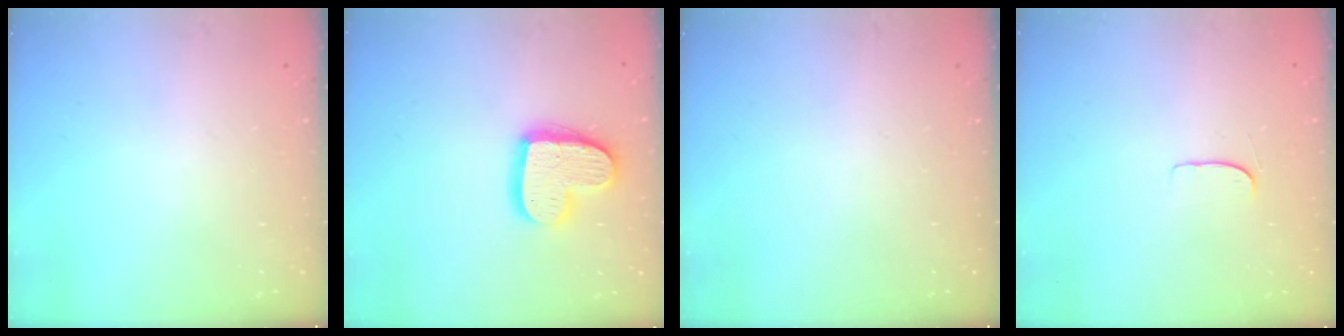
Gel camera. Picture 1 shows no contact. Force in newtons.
{"total": 16.2, "press": 16.1, "slide": 1.5}
{"total": 0.0}
{"total": 5.1, "press": 5.1, "slide": 0.4}